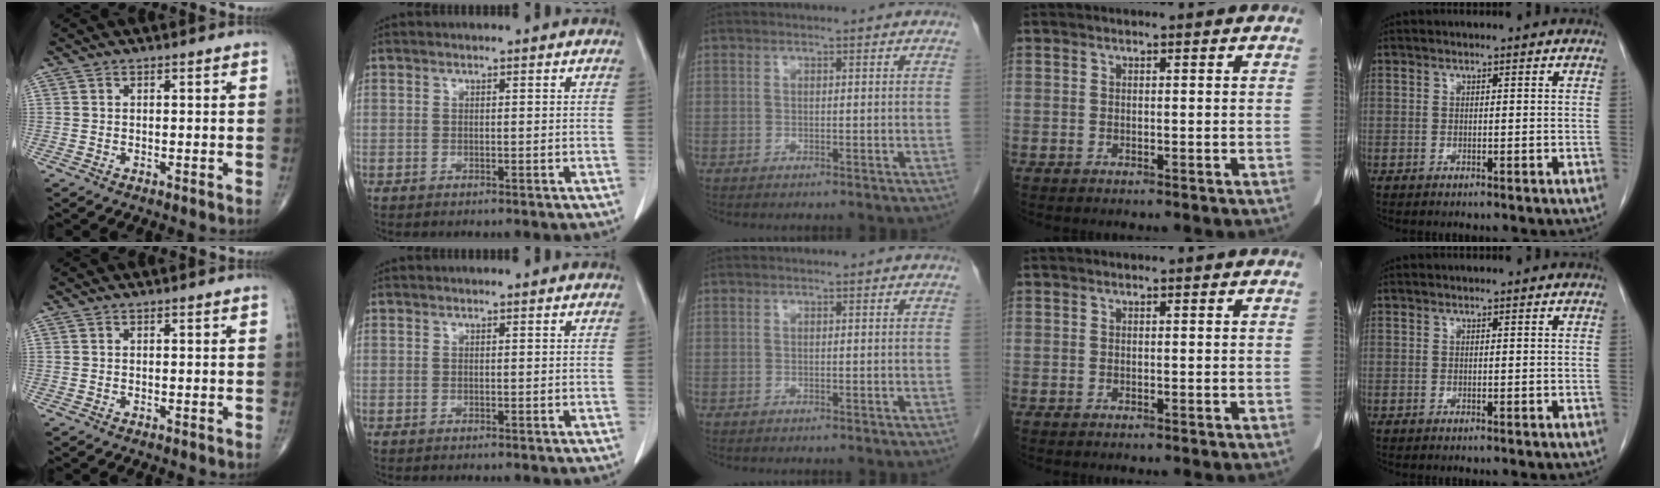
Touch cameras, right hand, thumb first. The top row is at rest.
{}